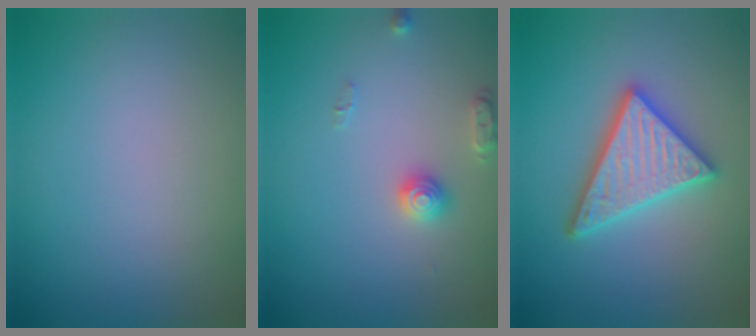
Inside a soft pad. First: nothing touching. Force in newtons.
{"total": 2.2, "press": 2.2, "slide": 0.1}
{"total": 4.9, "press": 4.9, "slide": 0.7}